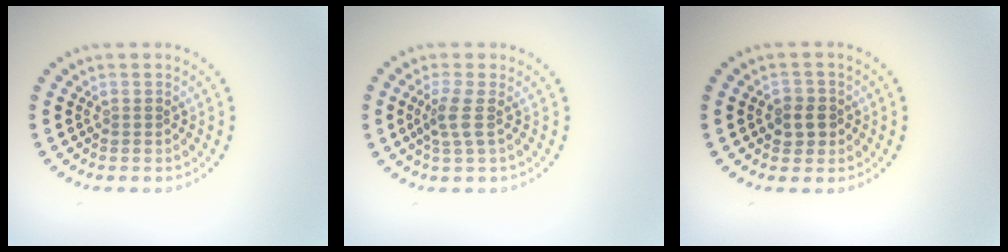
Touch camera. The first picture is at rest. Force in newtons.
{"total": 2.0, "press": 1.5, "slide": 1.4}
{"total": 2.0, "press": 1.9, "slide": 0.7}